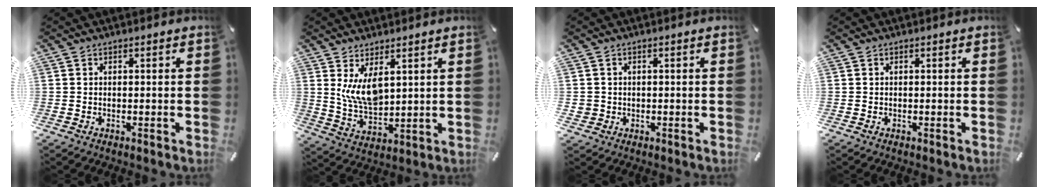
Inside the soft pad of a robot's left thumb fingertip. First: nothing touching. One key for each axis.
{"total": 8.2, "fx": 3.6, "fy": 3.9, "fz": 6.2, "tx": -0.131, "ty": -0.020, "tz": 0.066}
{"total": 2.1, "fx": 0.0, "fy": 2.1, "fz": 0.2, "tx": -0.006, "ty": 0.004, "tz": -0.003}
{"total": 0.0}